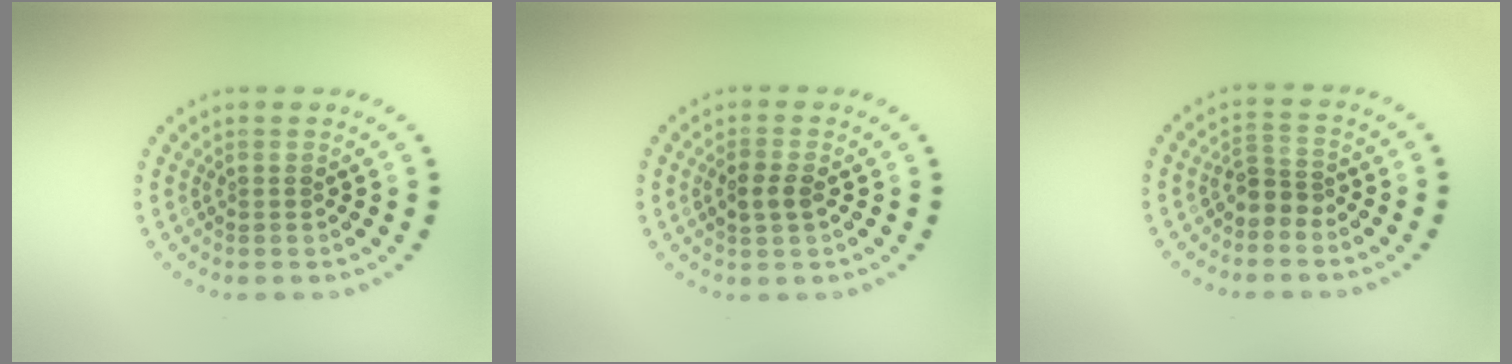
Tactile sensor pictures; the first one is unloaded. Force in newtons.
{"total": 1.7, "press": 1.7, "slide": 0.3}
{"total": 2.1, "press": 1.6, "slide": 1.3}